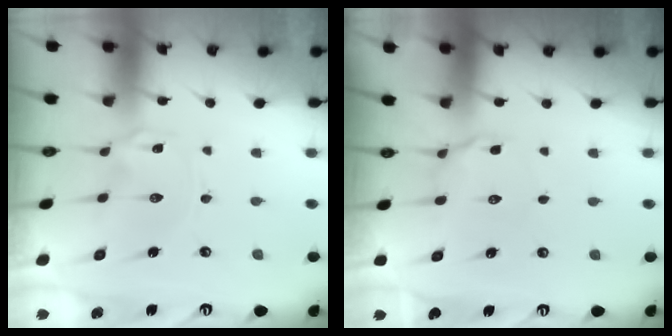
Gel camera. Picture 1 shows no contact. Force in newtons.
{"total": 5.1, "press": 5.0, "slide": 1.0}